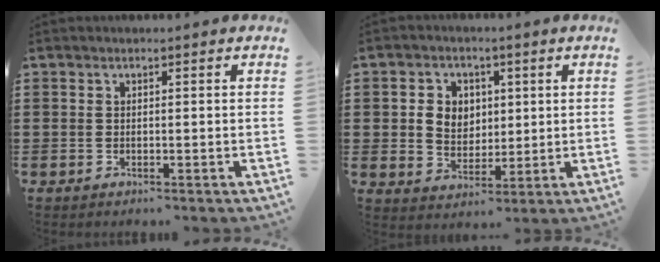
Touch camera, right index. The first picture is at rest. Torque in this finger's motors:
{"motor_torque": [0.52, 0.43, 0.56, 0.05]}